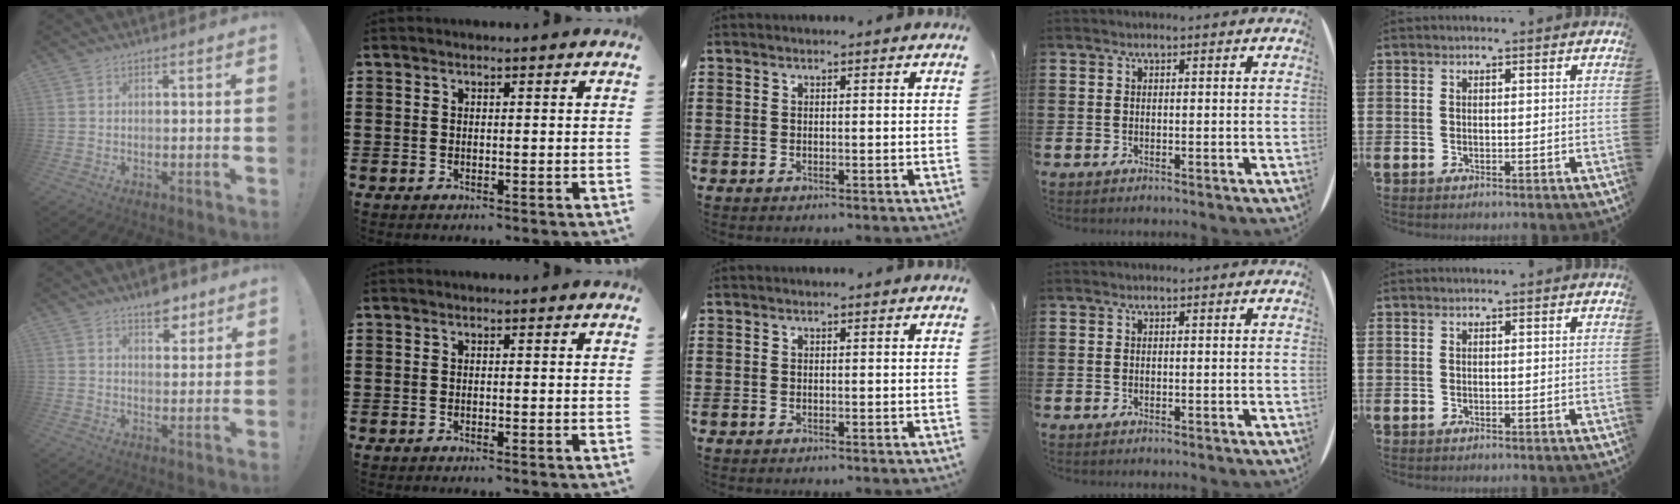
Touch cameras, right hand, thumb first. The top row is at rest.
{"thumb": {"total": 6.8, "force": [5.1, 3.2, 3.2], "torque": [-0.023, -0.032, 0.087]}}